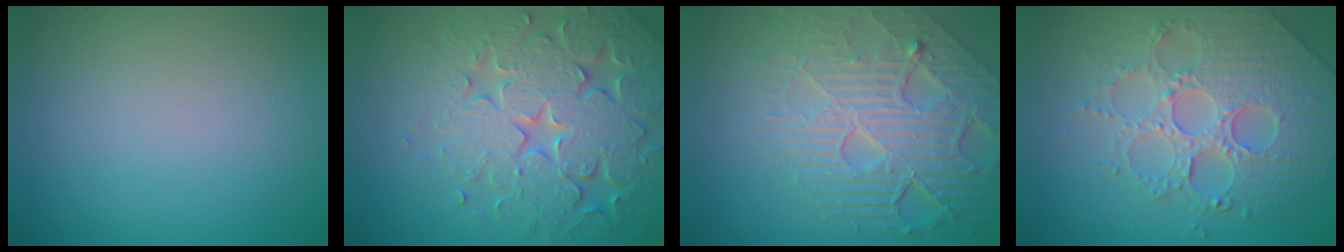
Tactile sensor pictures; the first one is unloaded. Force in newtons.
{"total": 7.6, "press": 7.5, "slide": 1.6}
{"total": 8.6, "press": 5.8, "slide": 6.4}
{"total": 5.4, "press": 5.1, "slide": 1.9}